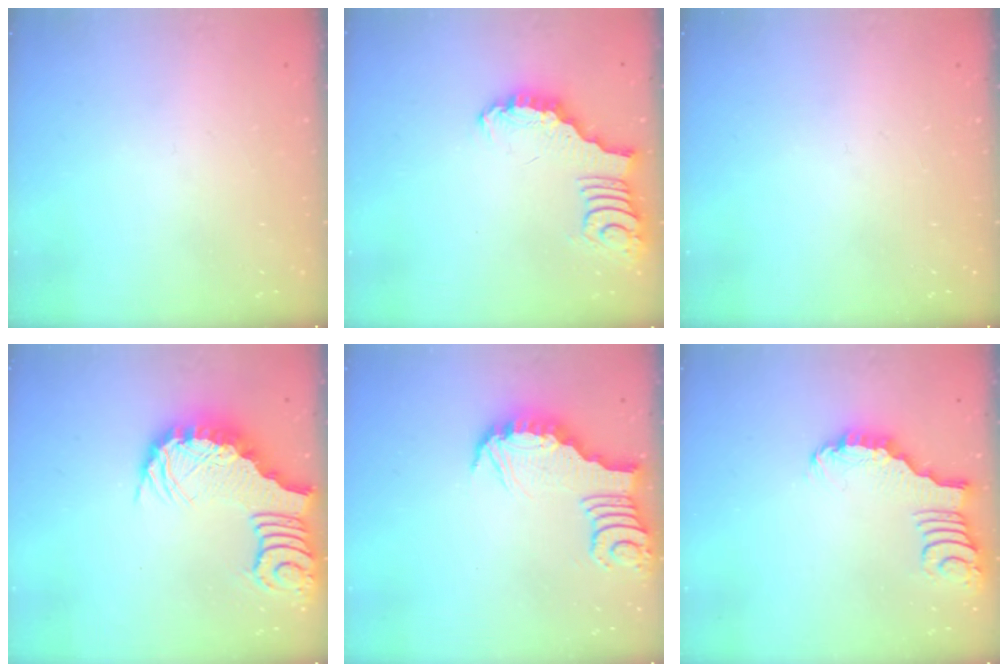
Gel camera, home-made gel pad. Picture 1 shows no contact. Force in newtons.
{"total": 3.3, "press": 3.3, "slide": 0.4}
{"total": 0.0}
{"total": 3.9, "press": 3.8, "slide": 0.7}
{"total": 4.1, "press": 4.1, "slide": 0.0}
{"total": 2.2, "press": 2.2, "slide": 0.4}